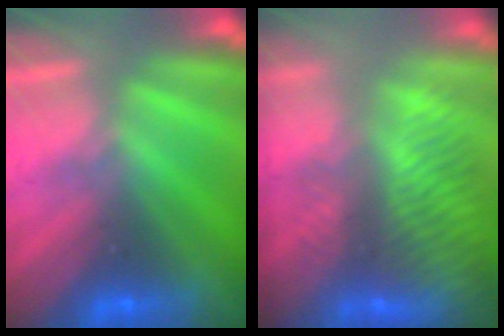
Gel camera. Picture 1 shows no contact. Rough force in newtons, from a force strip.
{"total": 8.7}